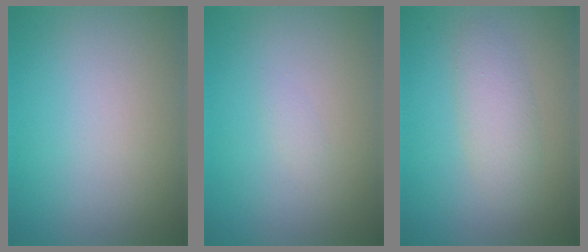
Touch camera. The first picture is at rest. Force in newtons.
{"total": 0.6, "press": 0.6, "slide": 0.0}
{"total": 2.6, "press": 2.6, "slide": 0.1}